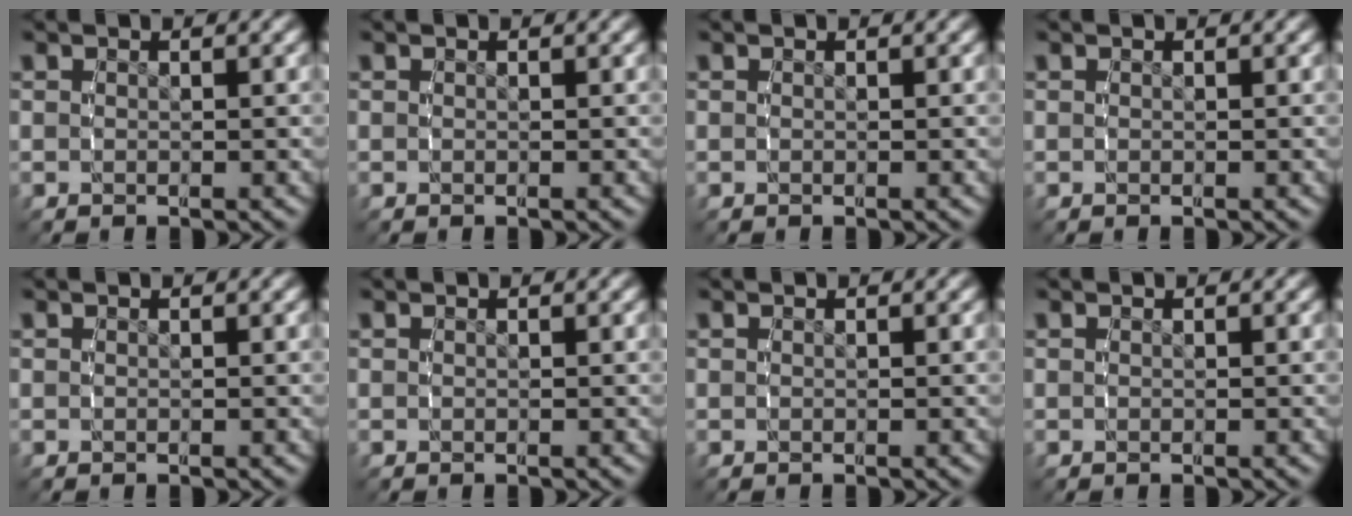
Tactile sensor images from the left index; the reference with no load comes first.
{"total": 0.0}
{"total": 0.0}
{"total": 0.0}
{"total": 0.0}
{"total": 0.0}
{"total": 0.0}
{"total": 0.0}